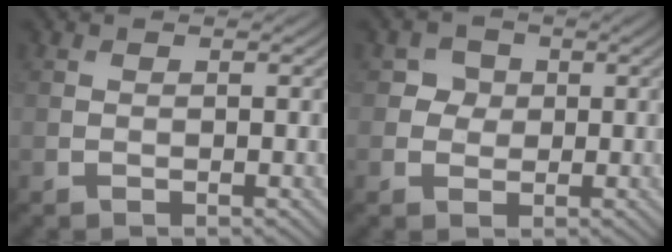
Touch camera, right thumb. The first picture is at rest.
{"total": 2.4, "force": [0.5, 2.2, 0.7], "torque": [-0.012, -0.002, 0.006]}